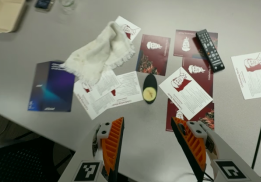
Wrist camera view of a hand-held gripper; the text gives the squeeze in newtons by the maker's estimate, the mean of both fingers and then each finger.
{"total": 0.7, "left": 1.2, "right": 0.1}